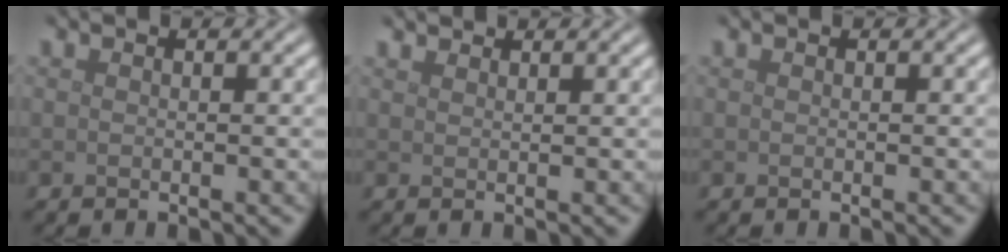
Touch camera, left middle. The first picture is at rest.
{"total": 2.0, "force": [1.9, 0.3, 0.5], "torque": [-0.007, -0.002, 0.026]}
{"total": 0.0}